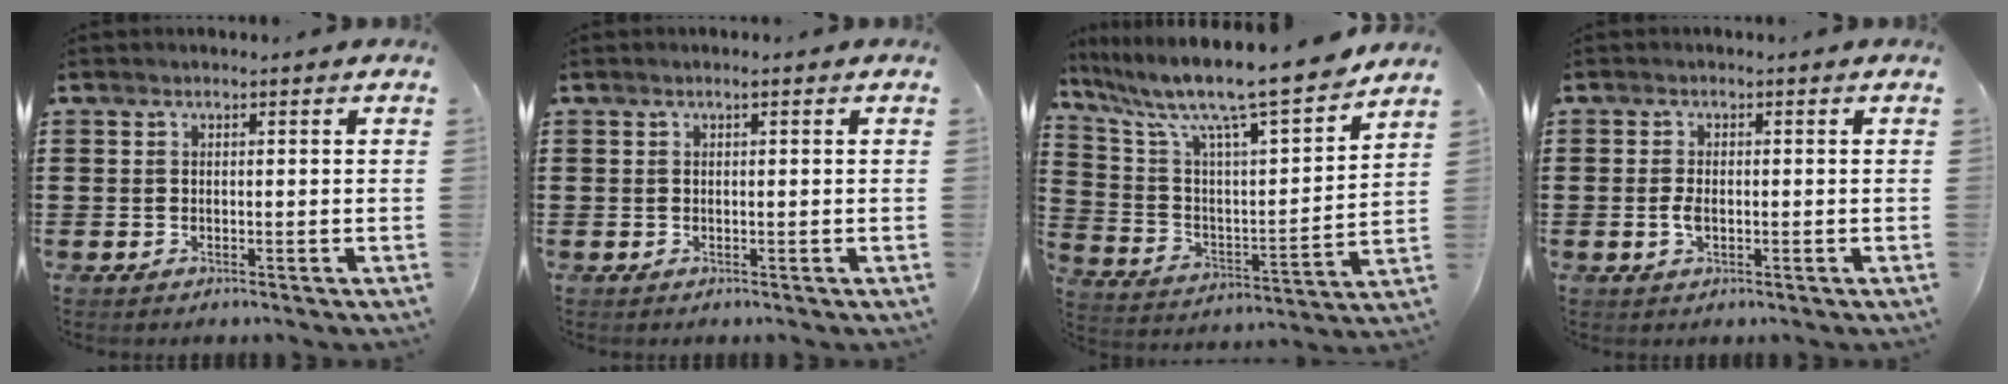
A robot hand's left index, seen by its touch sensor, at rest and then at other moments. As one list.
[{"total": 0.6, "force": [0.2, 0.0, 0.5], "torque": [-0.010, -0.001, 0.005]}, {"total": 11.2, "force": [9.6, 0.5, 5.8], "torque": [-0.146, -0.077, 0.153]}, {"total": 2.2, "force": [-0.3, 1.1, 1.9], "torque": [-0.043, -0.001, -0.007]}]